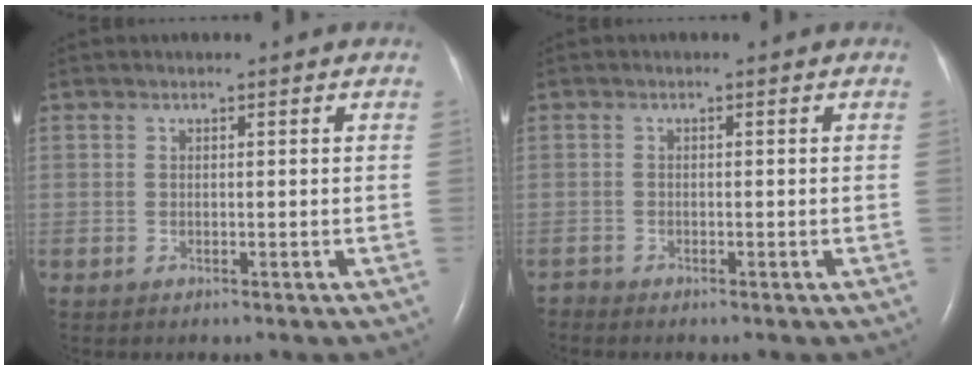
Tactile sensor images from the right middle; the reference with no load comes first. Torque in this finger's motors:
{"motor_torque": [-0.18, -0.22, -0.08, -0.02]}